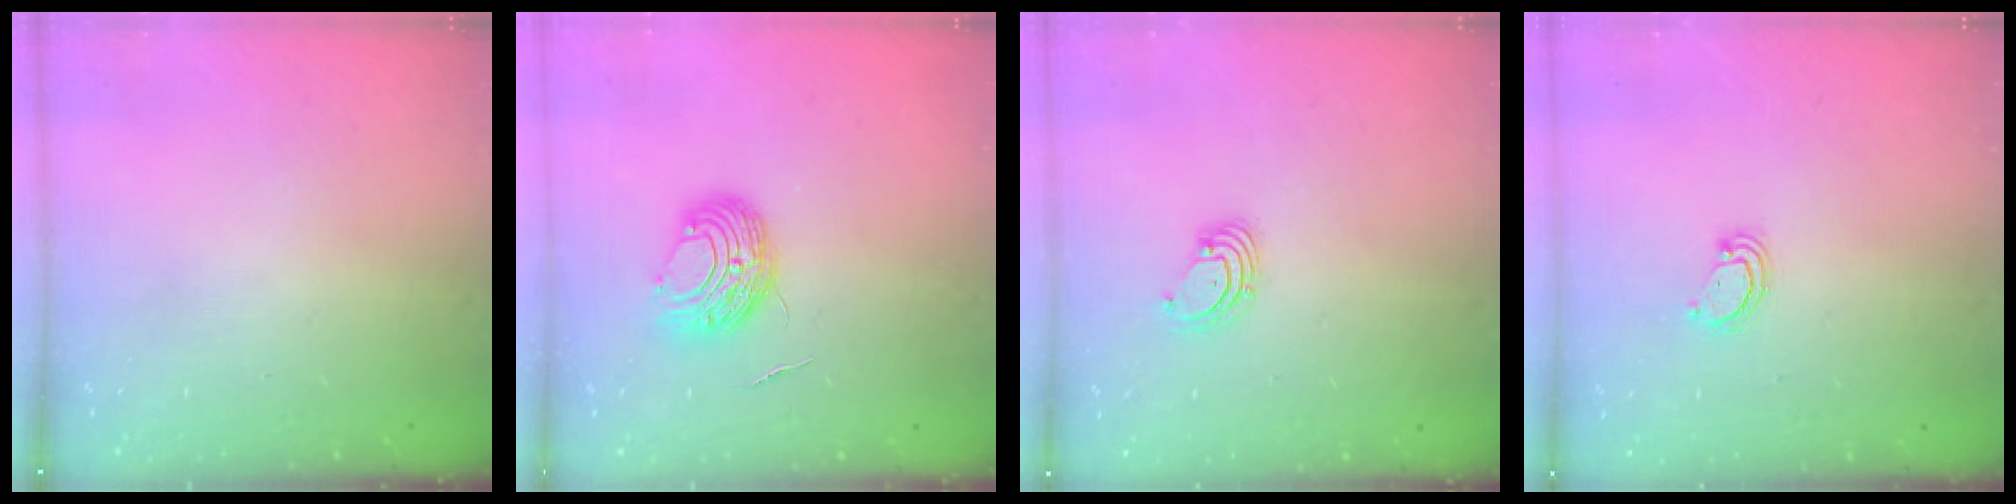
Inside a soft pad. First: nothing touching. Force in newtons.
{"total": 9.4, "press": 9.3, "slide": 0.6}
{"total": 1.8, "press": 1.8, "slide": 0.2}
{"total": 2.3, "press": 2.3, "slide": 0.3}